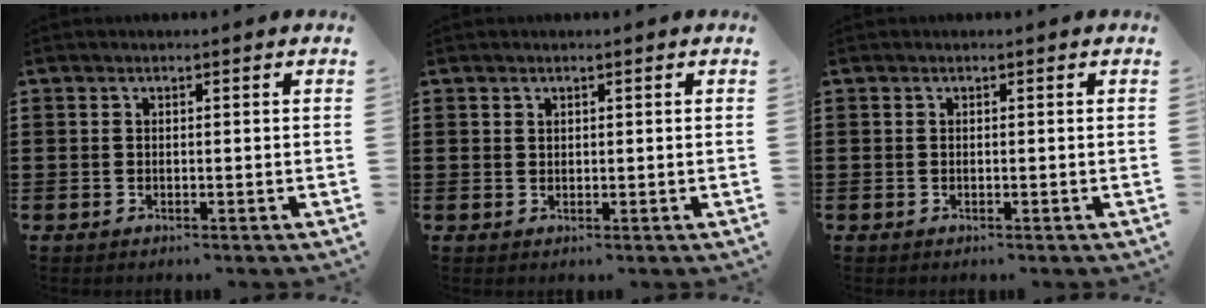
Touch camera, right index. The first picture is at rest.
{"total": 0.9, "force": [0.7, 0.6, 0.2], "torque": [-0.005, 0.002, 0.014]}
{"total": 0.0}